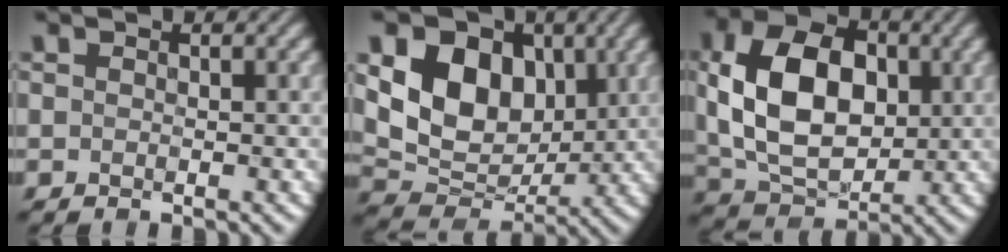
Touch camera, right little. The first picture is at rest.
{"total": 9.4, "force": [2.1, 6.8, 6.0], "torque": [-0.109, -0.006, 0.028]}
{"total": 10.4, "force": [0.8, 7.0, 7.7], "torque": [-0.151, 0.008, 0.007]}